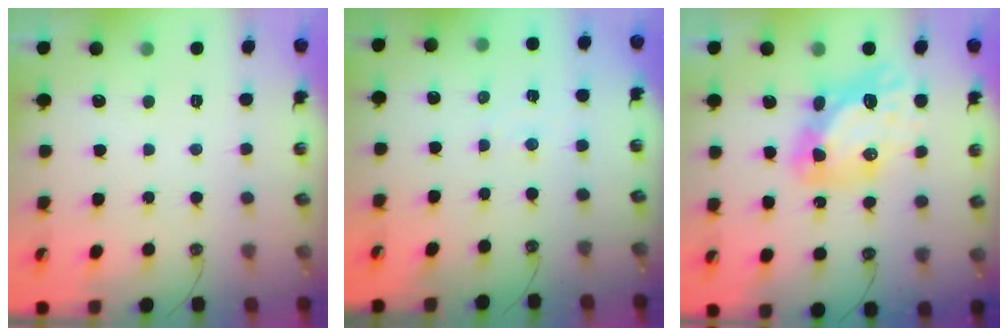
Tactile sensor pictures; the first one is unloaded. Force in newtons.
{"total": 3.1, "press": 3.1, "slide": 0.5}
{"total": 13.9, "press": 13.8, "slide": 1.5}